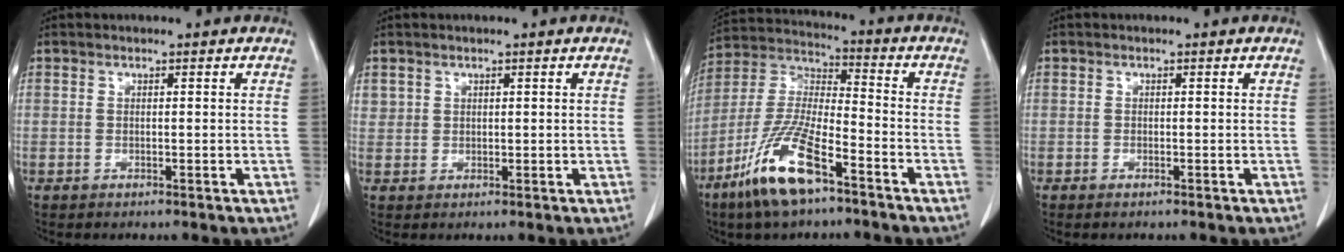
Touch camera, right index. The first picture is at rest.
{"total": 1.5, "force": [0.9, 1.2, 0.1], "torque": [0.011, 0.001, 0.012]}
{"total": 14.0, "force": [-8.3, 2.9, 10.9], "torque": [-0.233, -0.021, -0.156]}
{"total": 0.5, "force": [-0.4, 0.0, 0.4], "torque": [-0.012, -0.002, -0.002]}